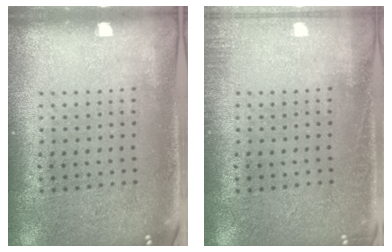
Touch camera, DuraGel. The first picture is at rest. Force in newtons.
{"total": 1.3, "press": 1.3, "slide": 0.3}